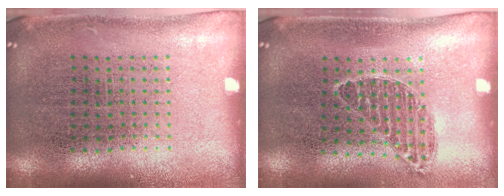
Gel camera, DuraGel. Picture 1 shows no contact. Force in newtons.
{"total": 0.8, "press": 0.7, "slide": 0.3}